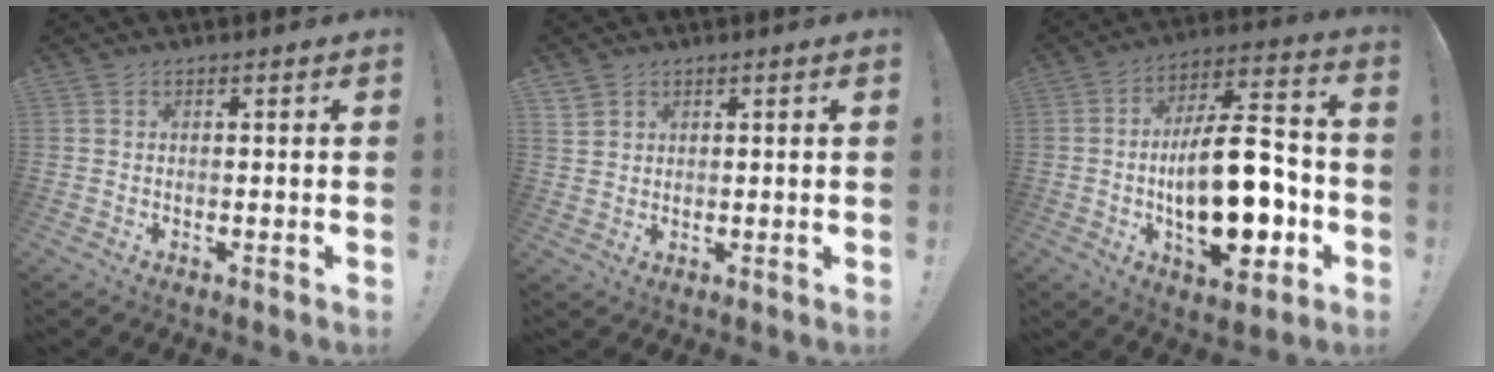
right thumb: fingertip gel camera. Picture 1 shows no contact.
{"total": 2.8, "force": [2.1, 1.8, 0.7], "torque": [-0.010, -0.010, 0.039]}
{"total": 23.2, "force": [-4.5, 10.3, 20.3], "torque": [-0.337, 0.022, -0.072]}